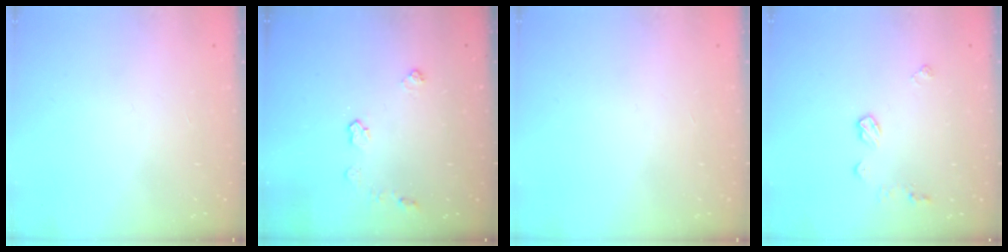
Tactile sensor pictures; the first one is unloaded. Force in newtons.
{"total": 4.8, "press": 4.8, "slide": 0.6}
{"total": 0.0}
{"total": 7.5, "press": 7.5, "slide": 0.3}